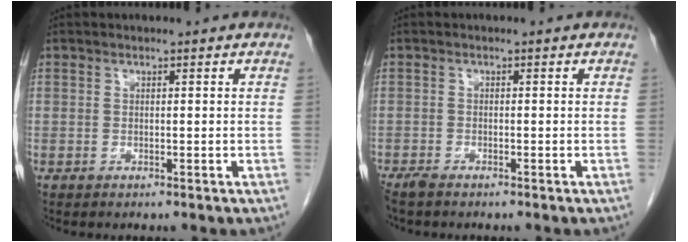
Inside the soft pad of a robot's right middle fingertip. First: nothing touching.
{"total": 1.7, "force": [-1.5, 0.3, 0.8], "torque": [-0.021, -0.005, -0.029]}